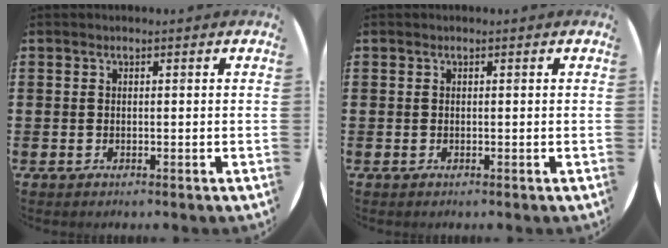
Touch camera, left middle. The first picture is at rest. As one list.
[{"total": 0.0}]